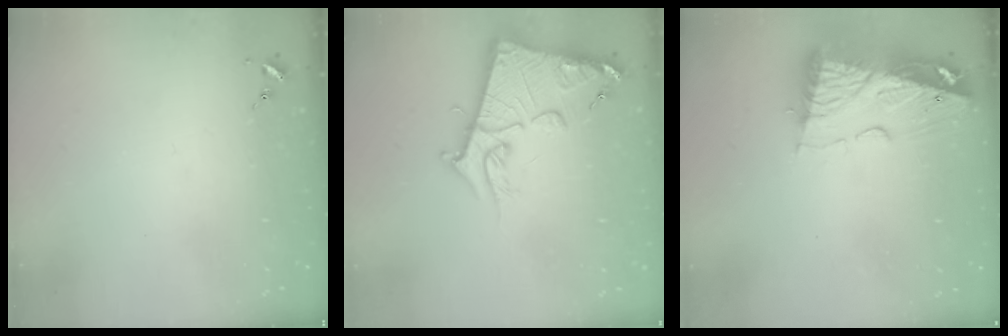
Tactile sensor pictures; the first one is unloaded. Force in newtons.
{"total": 14.8, "press": 14.8, "slide": 1.5}
{"total": 12.6, "press": 12.5, "slide": 1.4}